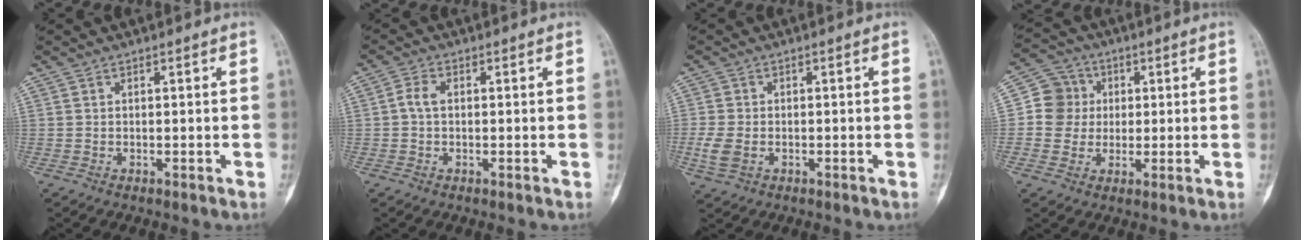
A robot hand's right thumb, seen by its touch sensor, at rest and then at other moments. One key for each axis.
{"total": 2.7, "fx": 0.0, "fy": 1.8, "fz": 2.1, "tx": -0.042, "ty": 0.005, "tz": -0.005}
{"total": 4.1, "fx": -1.2, "fy": 2.7, "fz": 2.8, "tx": -0.073, "ty": 0.001, "tz": -0.023}
{"total": 7.6, "fx": 0.6, "fy": 7.4, "fz": 1.7, "tx": 0.009, "ty": 0.010, "tz": 0.000}